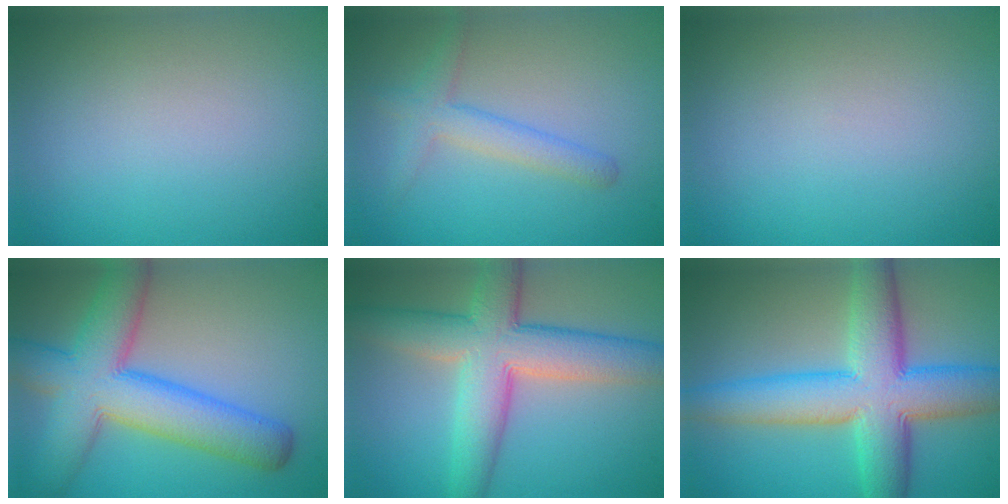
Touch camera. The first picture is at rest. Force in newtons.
{"total": 2.9, "press": 2.8, "slide": 0.2}
{"total": 0.0}
{"total": 9.9, "press": 9.9, "slide": 0.4}
{"total": 8.5, "press": 8.5, "slide": 0.3}
{"total": 10.1, "press": 10.1, "slide": 0.3}